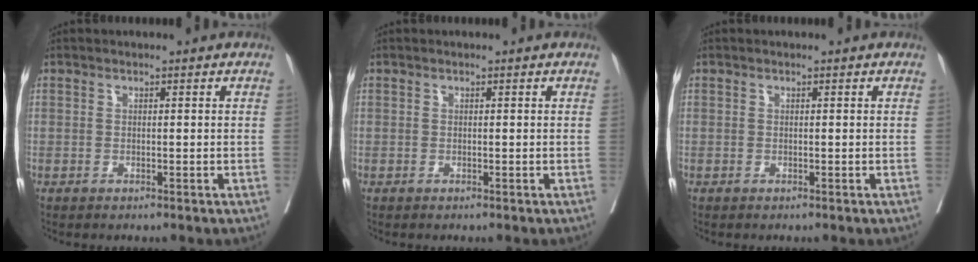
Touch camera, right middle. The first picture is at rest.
{"total": 0.0}
{"total": 0.0}